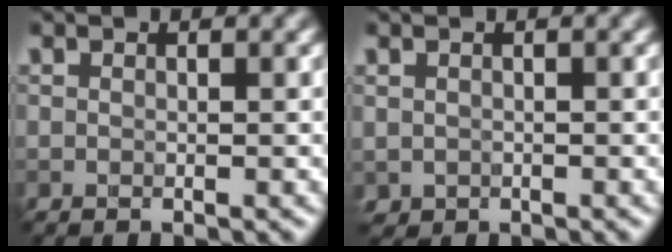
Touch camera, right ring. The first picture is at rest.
{"total": 0.7, "force": [-0.1, 0.7, -0.1], "torque": [0.008, -0.004, -0.004]}